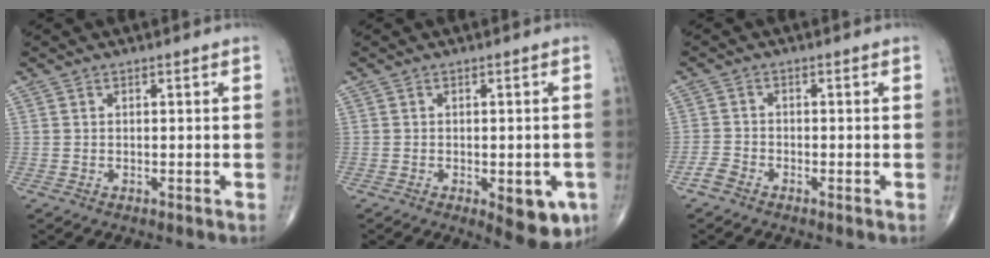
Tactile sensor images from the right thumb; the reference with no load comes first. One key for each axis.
{"total": 8.3, "fx": -3.0, "fy": 3.5, "fz": 6.9, "tx": -0.057, "ty": -0.004, "tz": -0.029}
{"total": 2.1, "fx": -1.7, "fy": 0.8, "fz": 0.8, "tx": -0.016, "ty": -0.001, "tz": -0.040}